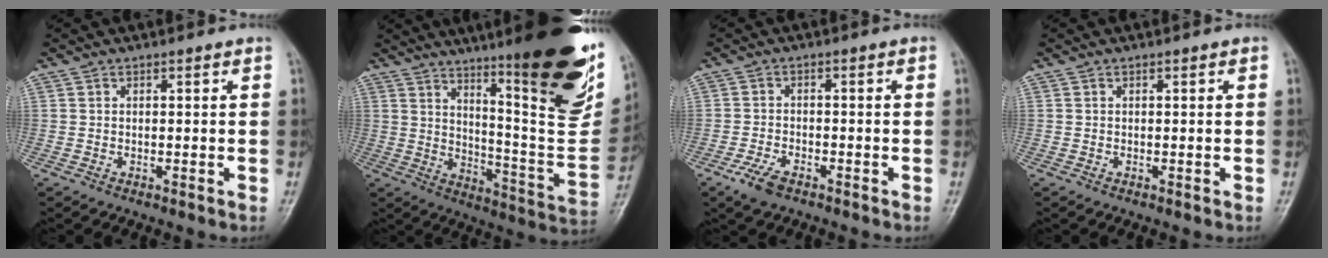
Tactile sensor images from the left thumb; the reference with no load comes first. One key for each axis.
{"total": 27.5, "fx": 15.9, "fy": 5.0, "fz": 21.8, "tx": -0.278, "ty": -0.081, "tz": 0.237}
{"total": 4.3, "fx": -2.9, "fy": 1.9, "fz": 2.4, "tx": -0.056, "ty": 0.008, "tz": -0.054}
{"total": 0.0}